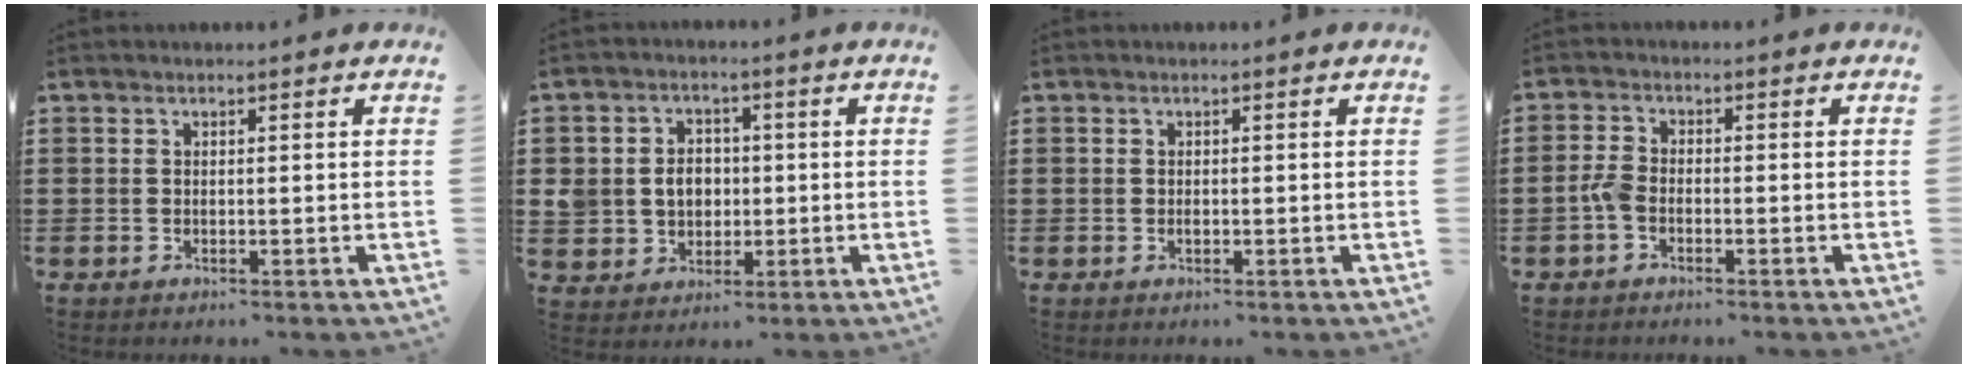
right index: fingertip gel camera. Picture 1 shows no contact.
{"total": 5.8, "force": [0.2, 5.2, 2.7], "torque": [-0.076, 0.018, 0.000]}
{"total": 0.6, "force": [-0.1, 0.4, 0.4], "torque": [-0.010, 0.000, -0.002]}
{"total": 2.7, "force": [-1.2, 1.5, 1.9], "torque": [-0.059, -0.003, -0.030]}